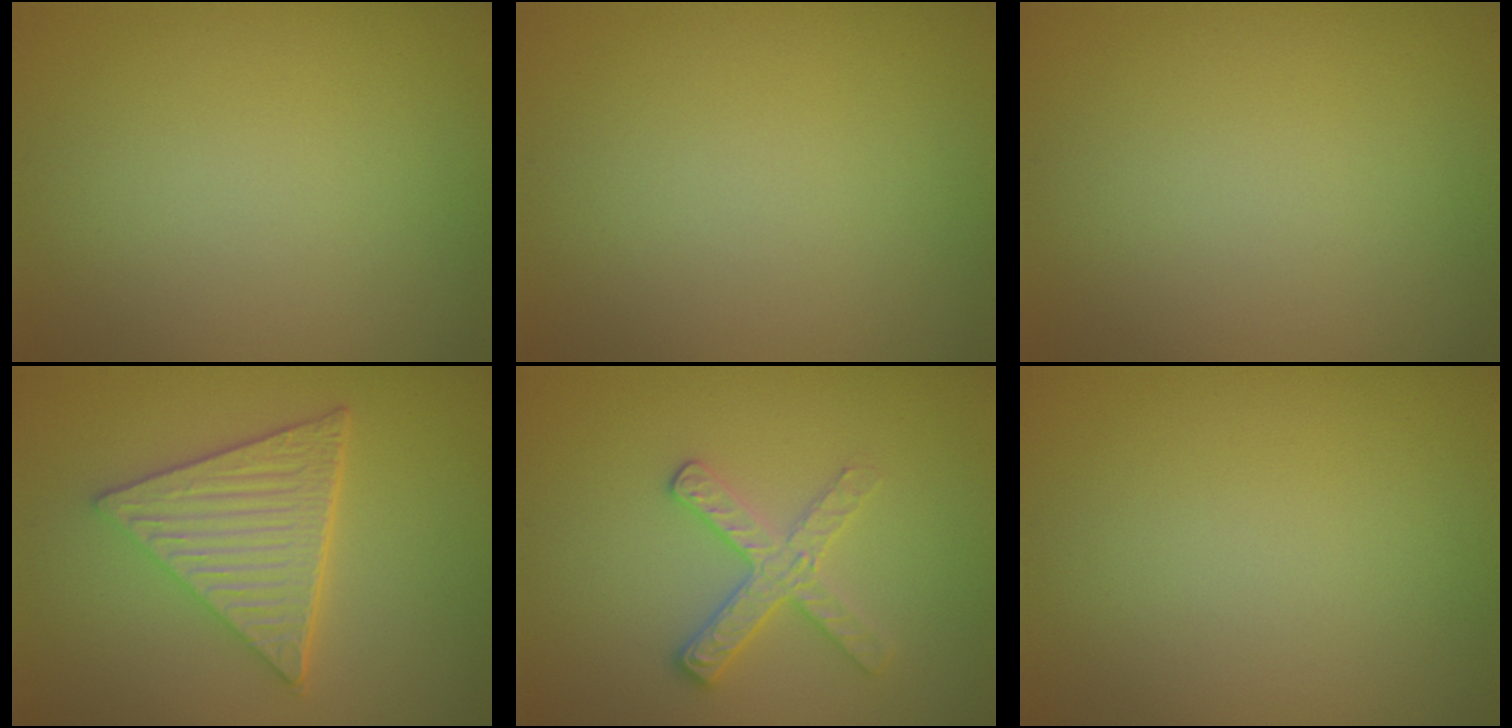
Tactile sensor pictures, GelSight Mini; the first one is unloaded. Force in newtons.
{"total": 0.0}
{"total": 0.0}
{"total": 6.1, "press": 4.6, "slide": 4.1}
{"total": 2.7, "press": 2.6, "slide": 0.9}
{"total": 0.0}